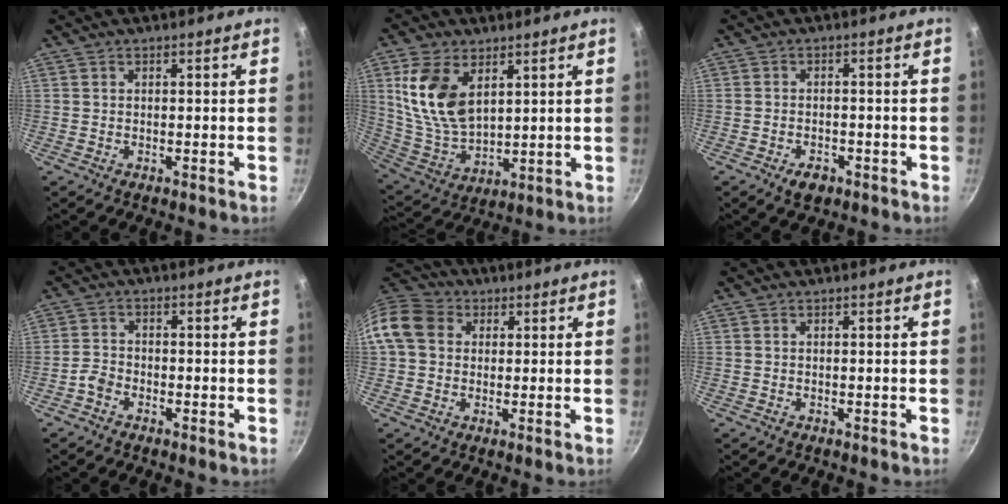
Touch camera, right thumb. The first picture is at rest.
{"total": 14.8, "force": [5.3, 8.8, 10.6], "torque": [-0.195, -0.030, 0.118]}
{"total": 3.7, "force": [-2.1, 2.2, 2.1], "torque": [-0.031, 0.016, -0.027]}
{"total": 2.5, "force": [-1.8, 1.5, 0.9], "torque": [-0.019, 0.020, -0.038]}
{"total": 11.7, "force": [2.3, 9.8, 6.1], "torque": [-0.104, 0.023, 0.025]}
{"total": 0.0}